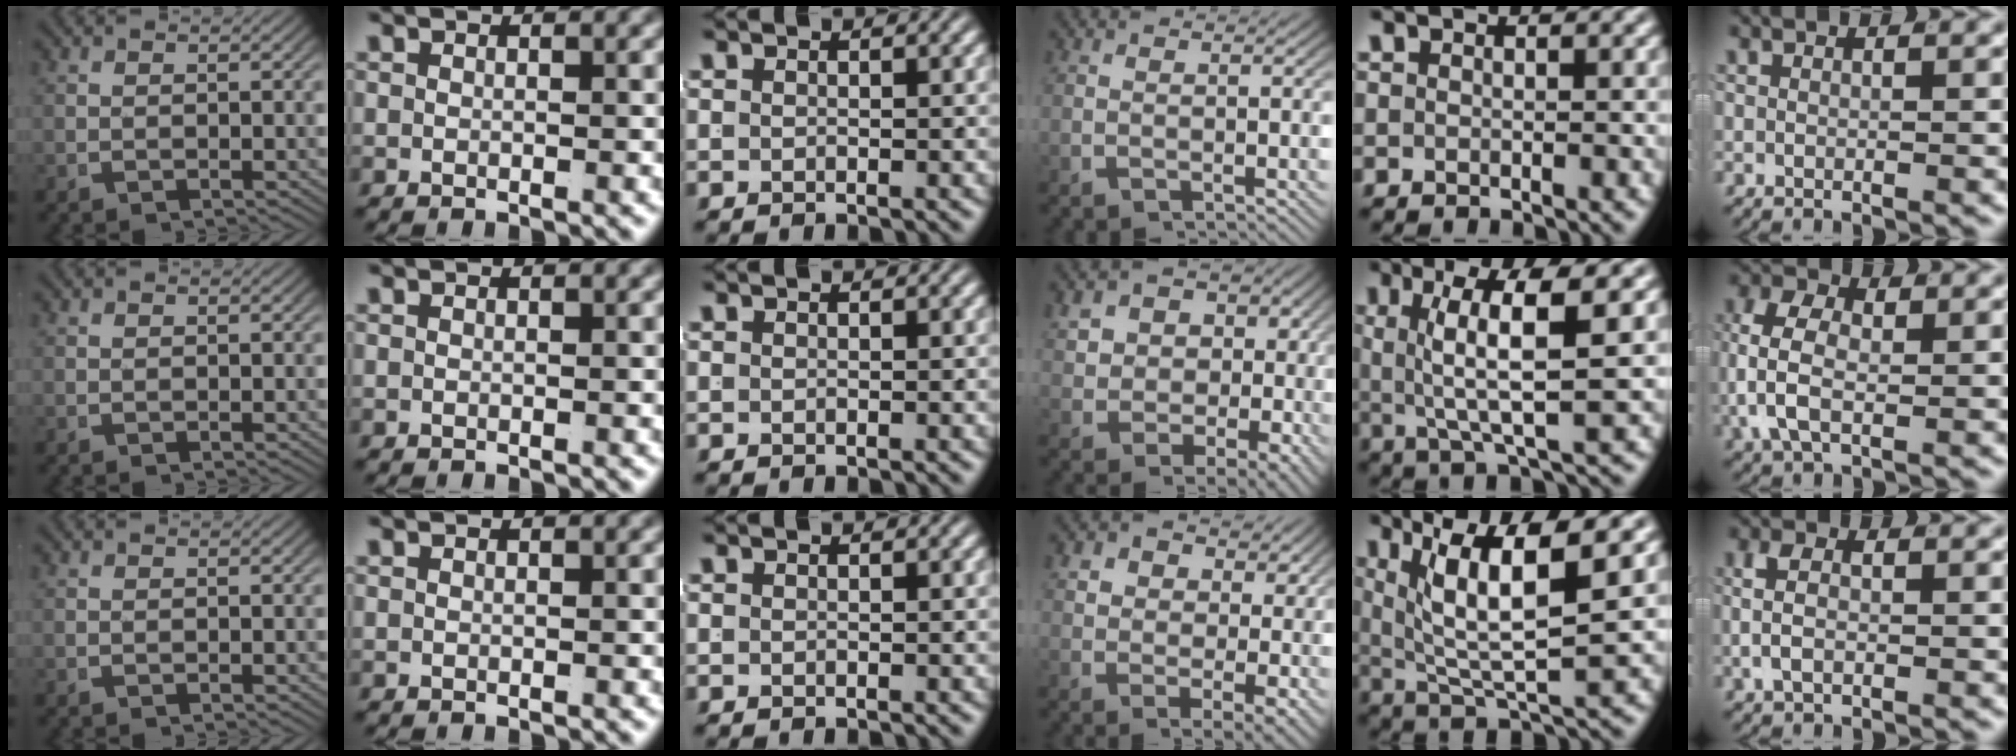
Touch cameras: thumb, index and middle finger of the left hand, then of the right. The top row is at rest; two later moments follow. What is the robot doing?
{"motion": "lift_and_place", "object": "jacket"}